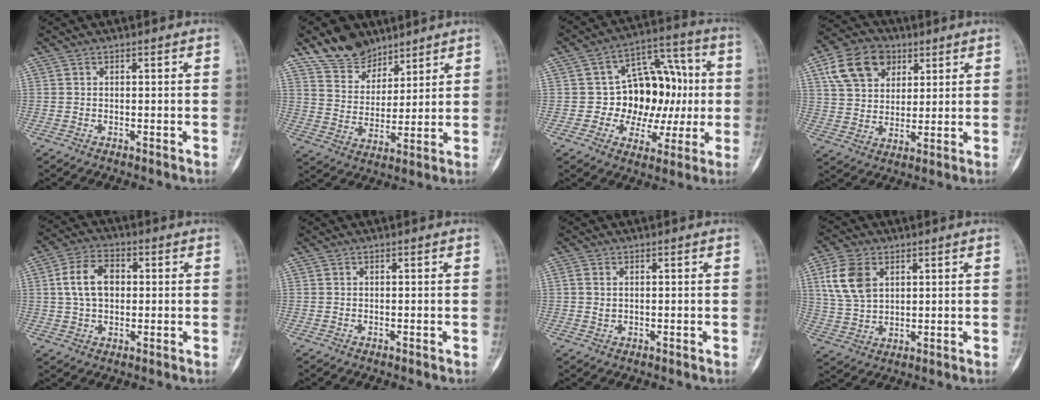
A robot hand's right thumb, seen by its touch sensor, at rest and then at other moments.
{"total": 10.5, "force": [8.1, 6.2, 2.4], "torque": [-0.007, -0.052, 0.155]}
{"total": 16.3, "force": [-0.1, 12.0, 10.9], "torque": [-0.090, 0.038, 0.005]}
{"total": 13.0, "force": [5.8, 9.4, 6.9], "torque": [-0.098, -0.008, 0.103]}
{"total": 9.3, "force": [1.3, 6.2, 6.7], "torque": [-0.108, 0.013, 0.022]}
{"total": 0.0}
{"total": 1.7, "force": [0.2, 1.2, 1.2], "torque": [-0.026, -0.003, 0.008]}
{"total": 9.9, "force": [3.6, 6.6, 6.5], "torque": [-0.121, -0.005, 0.076]}